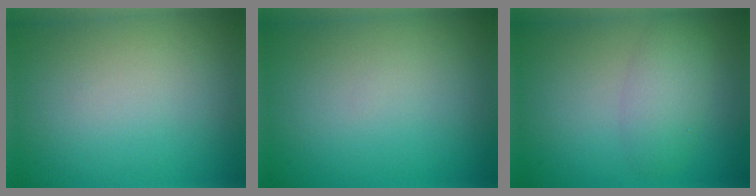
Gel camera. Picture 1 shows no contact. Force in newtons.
{"total": 0.0}
{"total": 3.0, "press": 3.0, "slide": 0.2}